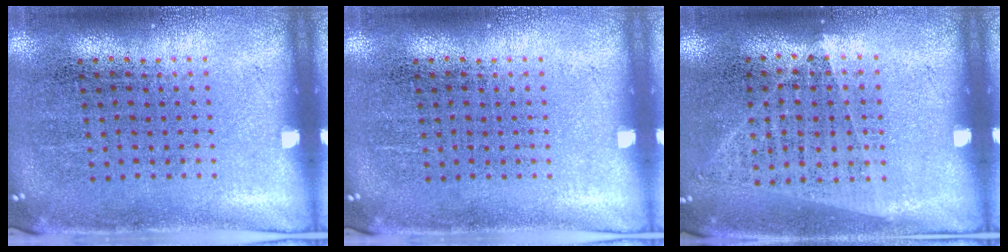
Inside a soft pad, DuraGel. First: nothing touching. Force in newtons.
{"total": 0.0}
{"total": 1.0, "press": 0.9, "slide": 0.5}